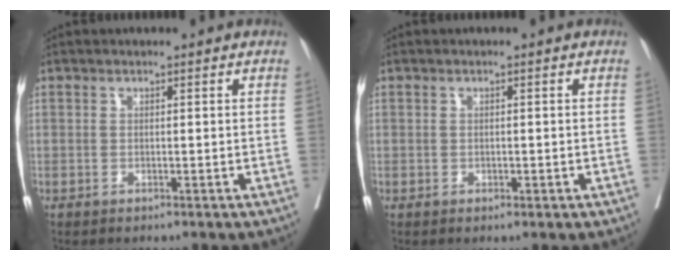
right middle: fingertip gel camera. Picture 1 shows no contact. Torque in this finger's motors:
{"motor_torque": [-0.42, 0.12, 0.01, 0.01]}